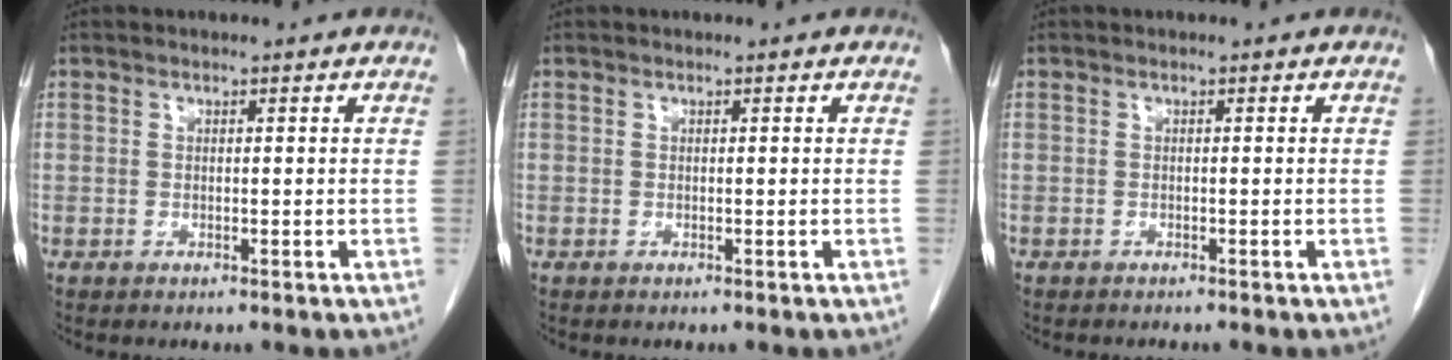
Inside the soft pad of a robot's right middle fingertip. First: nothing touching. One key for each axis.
{"total": 0.0}
{"total": 0.6, "fx": -0.6, "fy": 0.0, "fz": 0.1, "tx": -0.009, "ty": -0.002, "tz": -0.010}